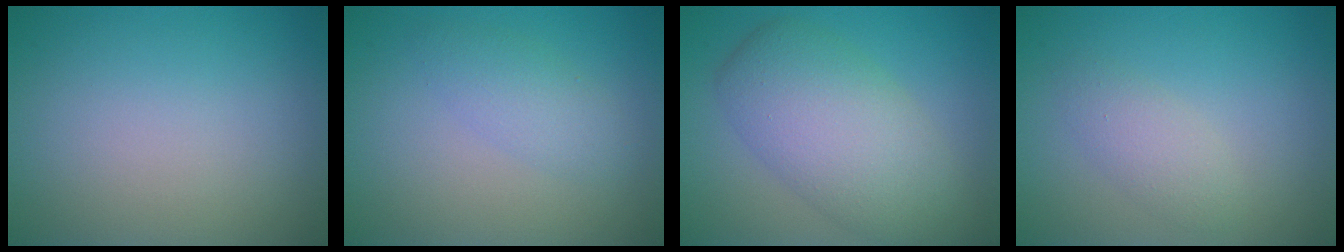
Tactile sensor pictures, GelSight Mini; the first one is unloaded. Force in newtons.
{"total": 2.2, "press": 2.2, "slide": 0.1}
{"total": 7.3, "press": 7.3, "slide": 0.2}
{"total": 2.0, "press": 2.0, "slide": 0.1}